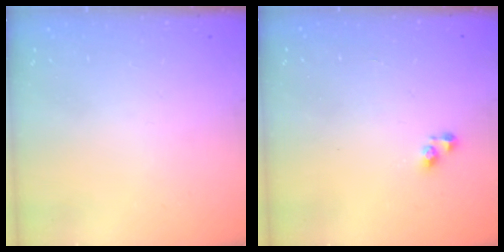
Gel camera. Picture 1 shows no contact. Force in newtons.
{"total": 3.4, "press": 3.4, "slide": 0.1}